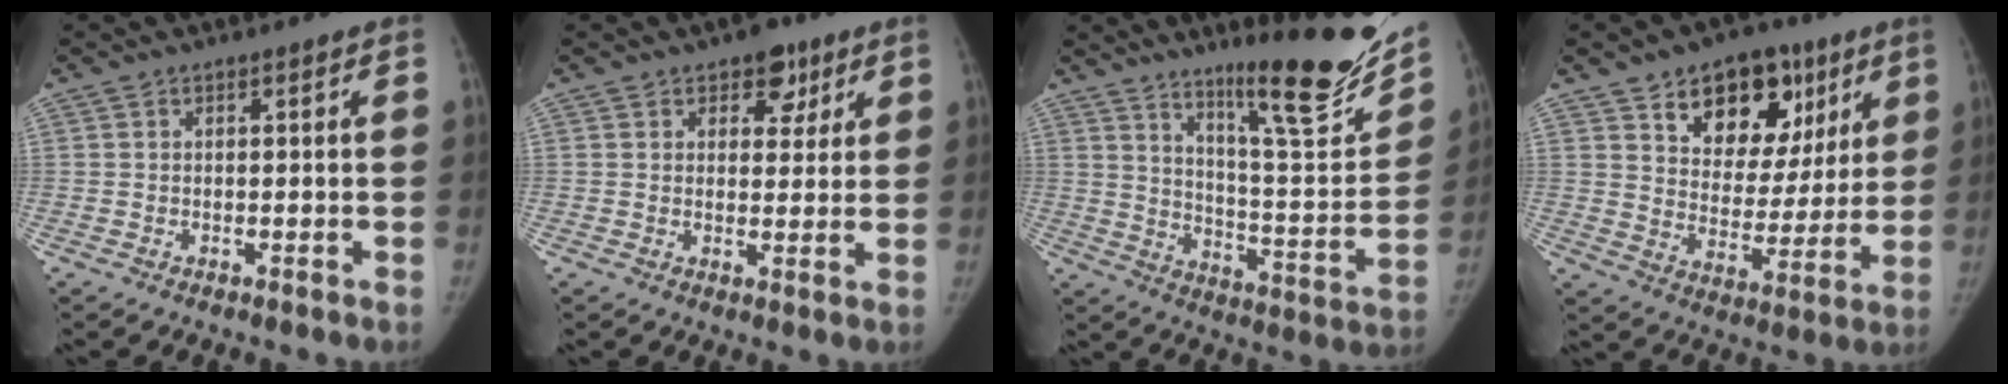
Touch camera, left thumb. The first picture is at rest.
{"total": 5.9, "force": [3.3, 3.9, 3.0], "torque": [-0.002, -0.012, 0.042]}
{"total": 20.6, "force": [15.4, 2.8, 13.4], "torque": [-0.157, -0.114, 0.240]}
{"total": 17.8, "force": [9.3, 11.5, 9.9], "torque": [-0.083, -0.032, 0.143]}